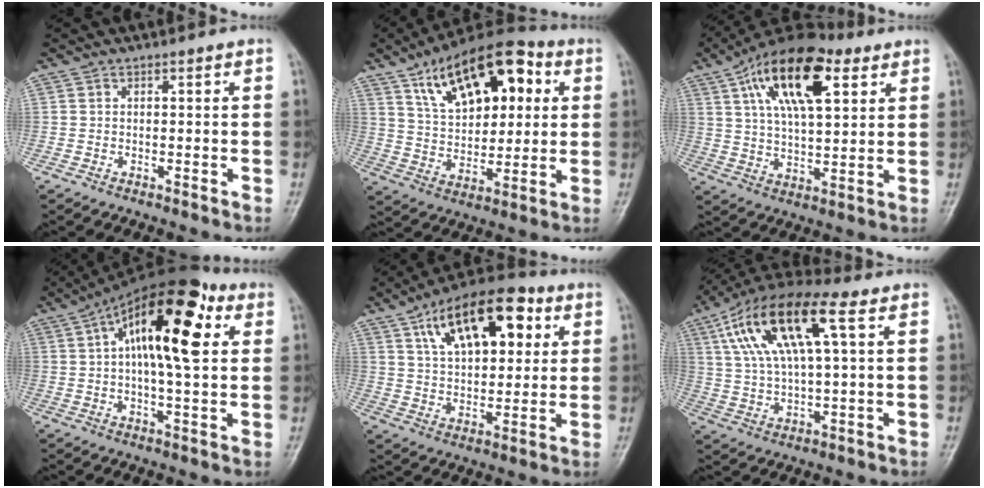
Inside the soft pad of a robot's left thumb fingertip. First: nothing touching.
{"total": 20.3, "force": [8.0, 10.7, 15.3], "torque": [-0.197, -0.007, 0.130]}
{"total": 18.6, "force": [7.9, 8.1, 14.7], "torque": [-0.233, -0.006, 0.131]}
{"total": 18.1, "force": [5.3, 6.9, 15.9], "torque": [-0.239, 0.017, 0.070]}
{"total": 18.6, "force": [7.5, 9.4, 14.1], "torque": [-0.186, -0.007, 0.120]}
{"total": 17.3, "force": [6.2, 5.6, 15.1], "torque": [-0.295, 0.020, 0.111]}